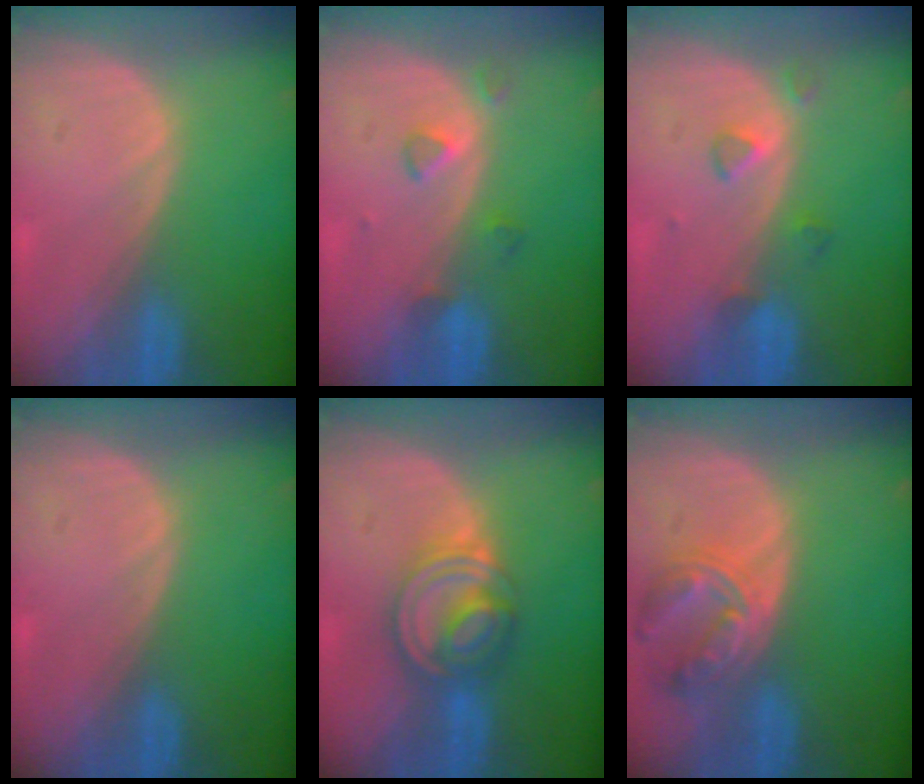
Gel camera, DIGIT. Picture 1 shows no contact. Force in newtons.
{"total": 3.0, "press": 2.8, "slide": 0.9}
{"total": 3.0, "press": 2.8, "slide": 0.9}
{"total": 0.0}
{"total": 7.6, "press": 6.6, "slide": 3.8}
{"total": 7.9, "press": 6.9, "slide": 3.8}